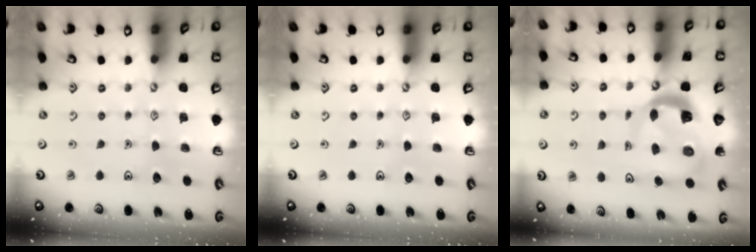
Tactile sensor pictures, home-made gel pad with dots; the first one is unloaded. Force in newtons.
{"total": 0.0}
{"total": 7.1, "press": 7.0, "slide": 0.7}